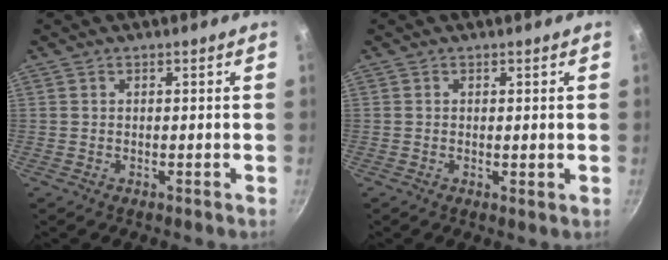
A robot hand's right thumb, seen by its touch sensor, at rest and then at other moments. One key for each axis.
{"total": 0.9, "fx": 0.2, "fy": 0.3, "fz": 0.9, "tx": -0.014, "ty": -0.005, "tz": 0.001}